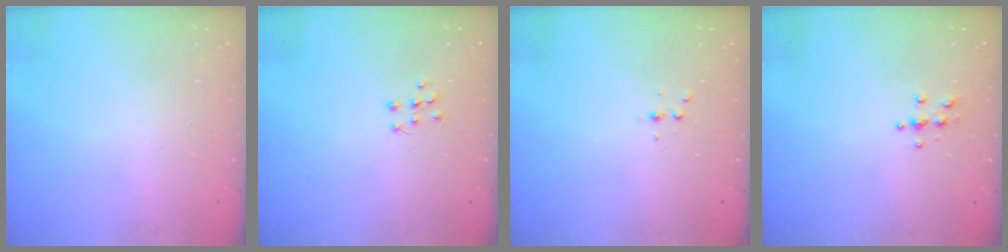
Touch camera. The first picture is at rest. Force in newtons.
{"total": 6.2, "press": 6.2, "slide": 0.4}
{"total": 2.3, "press": 2.3, "slide": 0.3}
{"total": 3.9, "press": 3.9, "slide": 0.4}